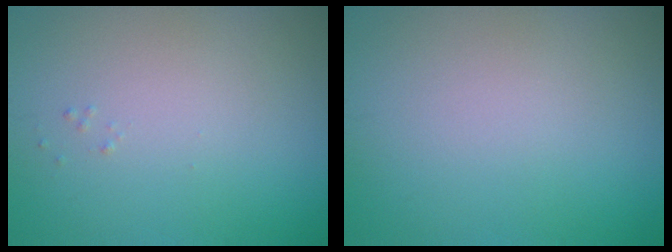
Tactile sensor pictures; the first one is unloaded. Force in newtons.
{"total": 0.0}